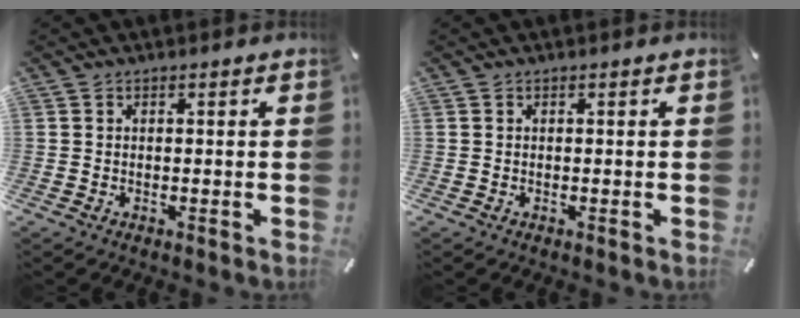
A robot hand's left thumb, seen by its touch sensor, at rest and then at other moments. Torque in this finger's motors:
{"motor_torque": [0.00, 0.00, 0.00, 0.00, 0.00]}